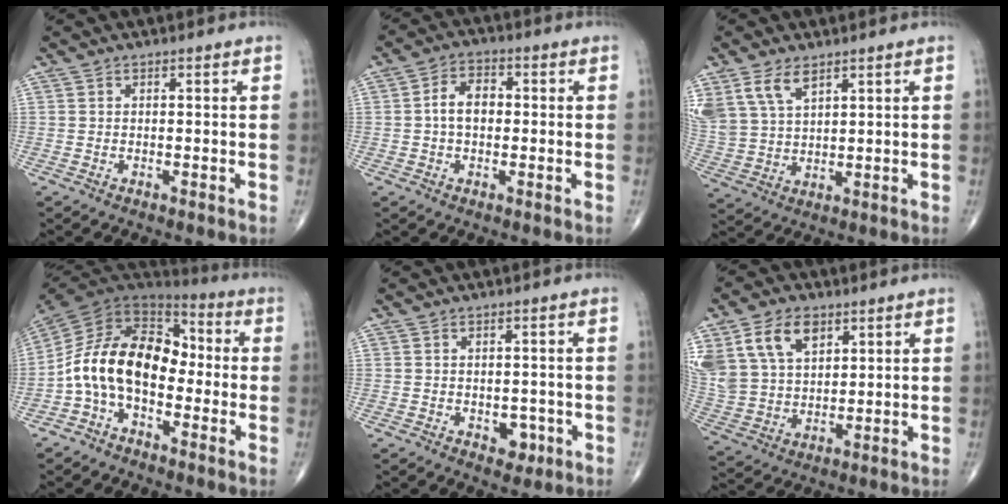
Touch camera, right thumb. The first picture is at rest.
{"total": 5.7, "force": [-0.1, 3.8, 4.2], "torque": [-0.067, 0.019, -0.010]}
{"total": 10.5, "force": [6.0, 5.8, 6.4], "torque": [-0.132, -0.011, 0.132]}
{"total": 16.2, "force": [-2.8, 10.3, 12.1], "torque": [-0.201, 0.064, -0.063]}
{"total": 3.4, "force": [-1.1, 2.4, 2.1], "torque": [-0.009, 0.003, -0.010]}
{"total": 16.9, "force": [8.0, 11.2, 9.9], "torque": [-0.204, -0.006, 0.162]}